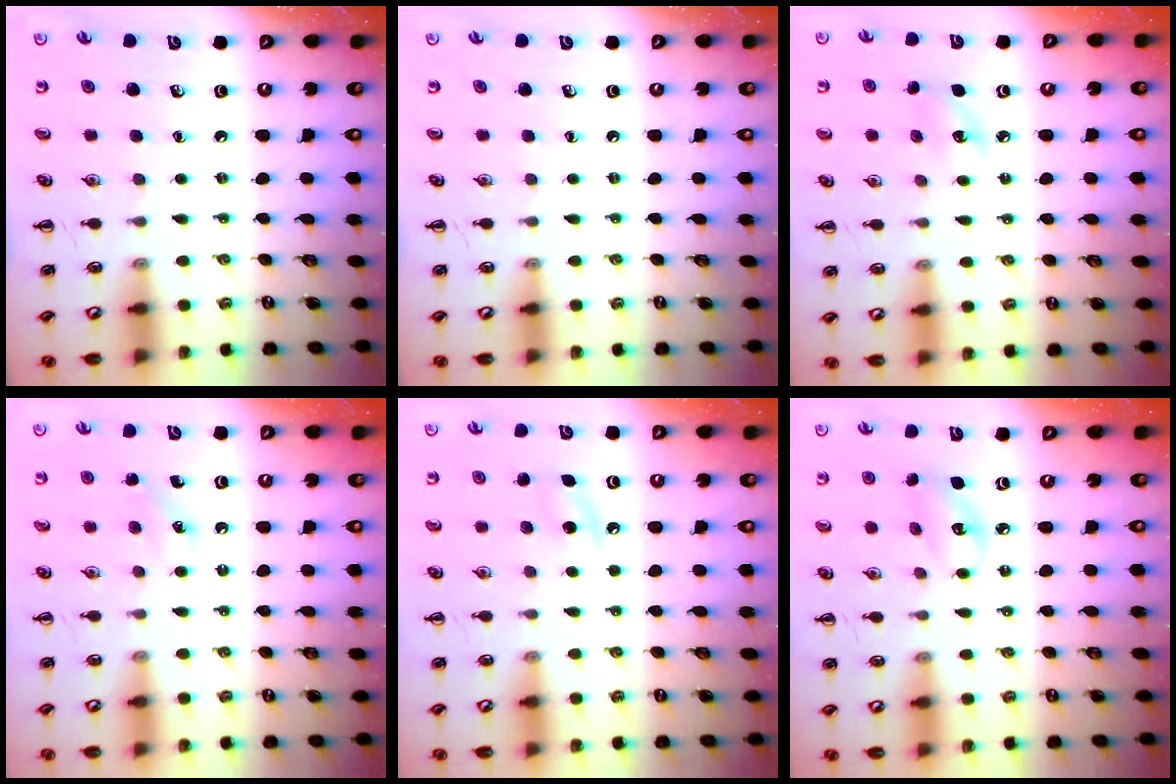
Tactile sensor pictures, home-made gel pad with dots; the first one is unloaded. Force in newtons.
{"total": 0.0}
{"total": 6.3, "press": 6.1, "slide": 1.6}
{"total": 4.1, "press": 4.0, "slide": 1.1}
{"total": 5.5, "press": 5.3, "slide": 1.7}
{"total": 5.5, "press": 5.5, "slide": 0.4}